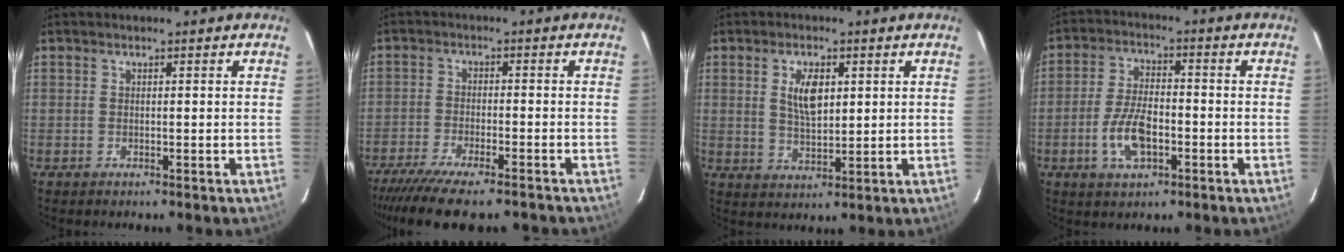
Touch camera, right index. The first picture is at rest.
{"total": 14.0, "force": [-11.8, 2.8, 7.1], "torque": [-0.155, -0.038, -0.188]}
{"total": 6.2, "force": [1.9, 3.0, 5.1], "torque": [-0.090, 0.002, 0.039]}
{"total": 8.6, "force": [-3.0, 4.1, 6.9], "torque": [-0.145, 0.001, -0.051]}